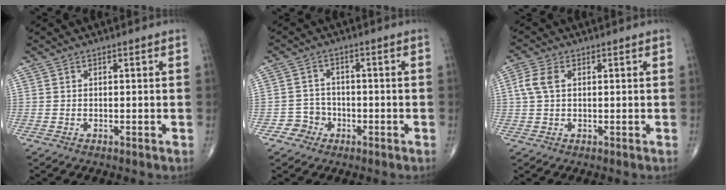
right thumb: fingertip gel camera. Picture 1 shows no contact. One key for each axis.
{"total": 4.0, "fx": -1.8, "fy": 3.6, "fz": 0.0, "tx": 0.030, "ty": 0.019, "tz": -0.036}
{"total": 4.2, "fx": 1.0, "fy": 2.5, "fz": 3.2, "tx": -0.083, "ty": 0.011, "tz": 0.018}